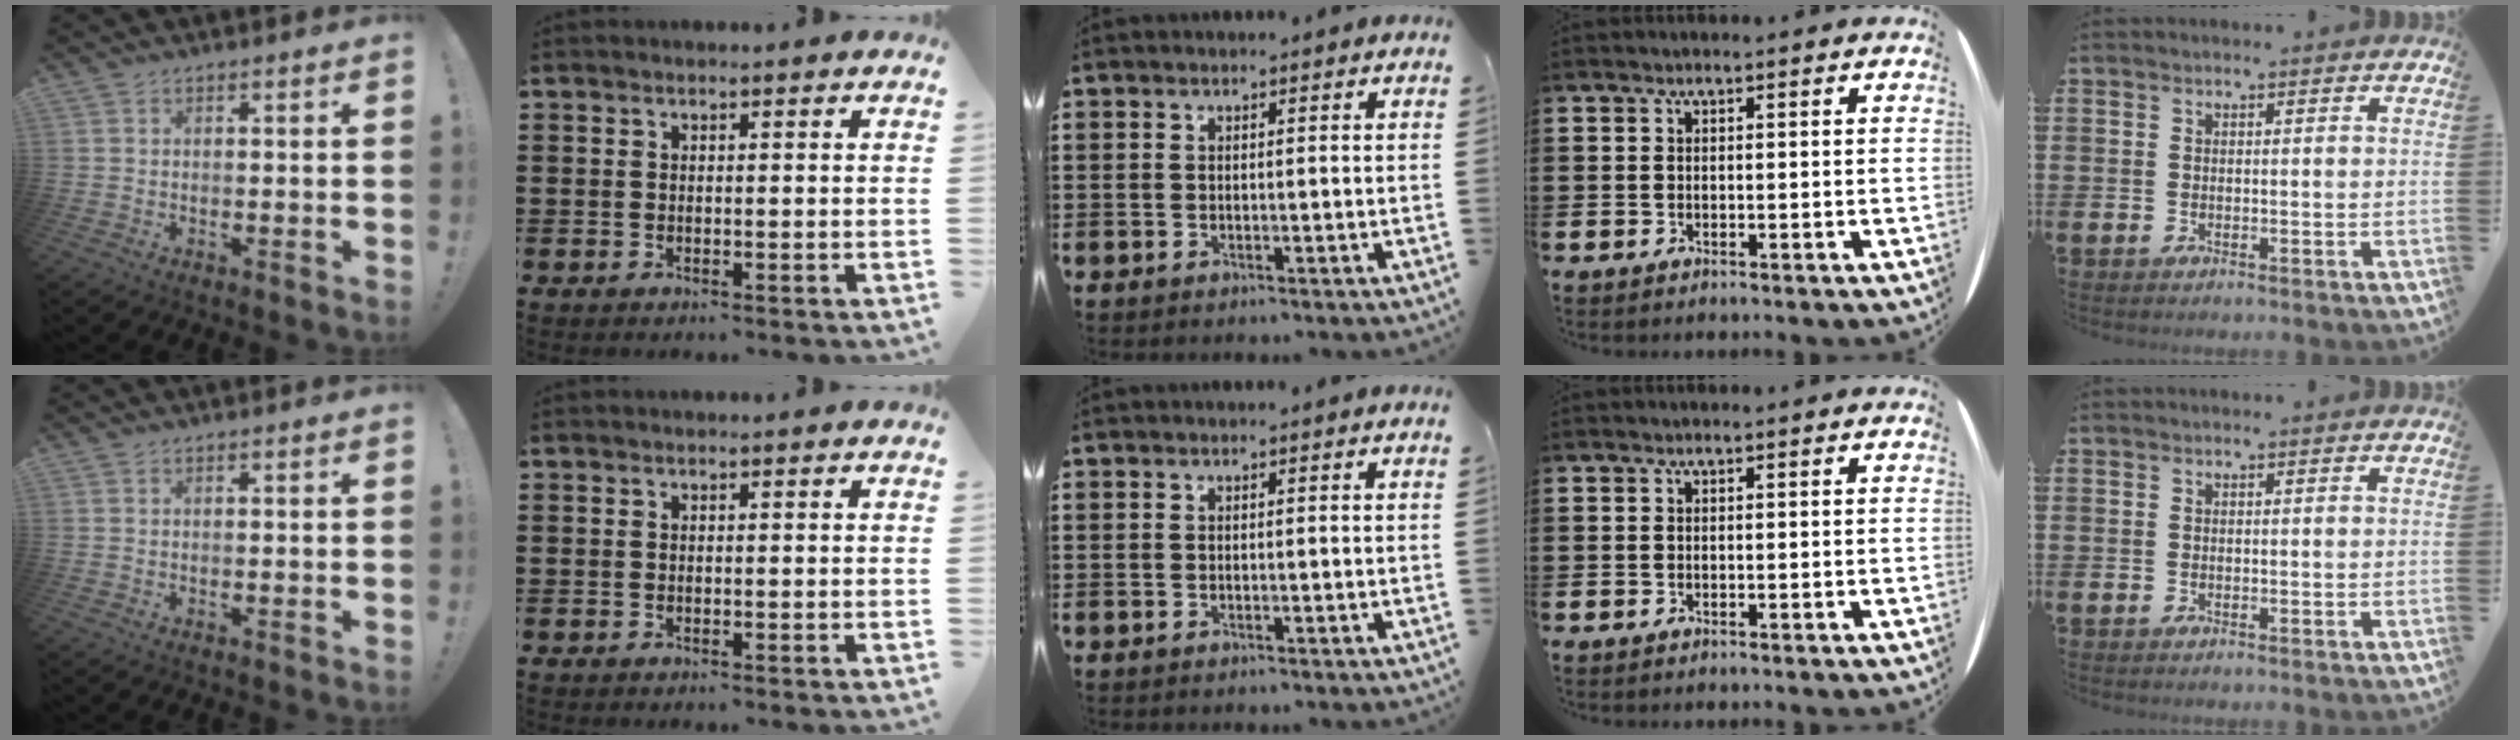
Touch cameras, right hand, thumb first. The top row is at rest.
{}